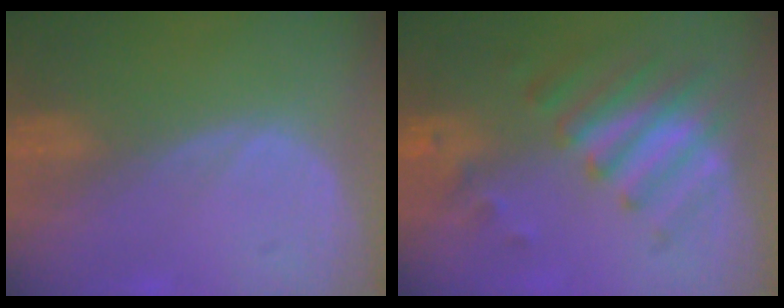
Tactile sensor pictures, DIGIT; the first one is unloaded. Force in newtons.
{"total": 8.0, "press": 7.2, "slide": 3.6}